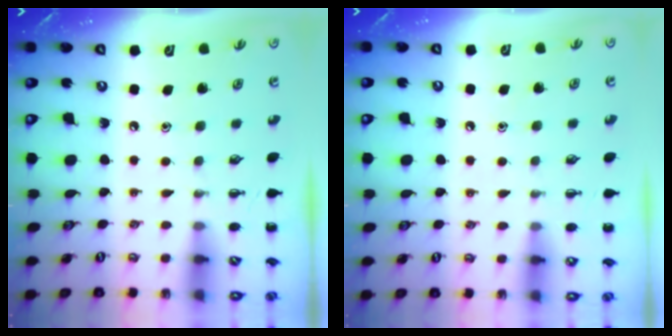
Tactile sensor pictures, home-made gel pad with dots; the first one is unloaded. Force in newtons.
{"total": 6.2, "press": 5.8, "slide": 2.3}